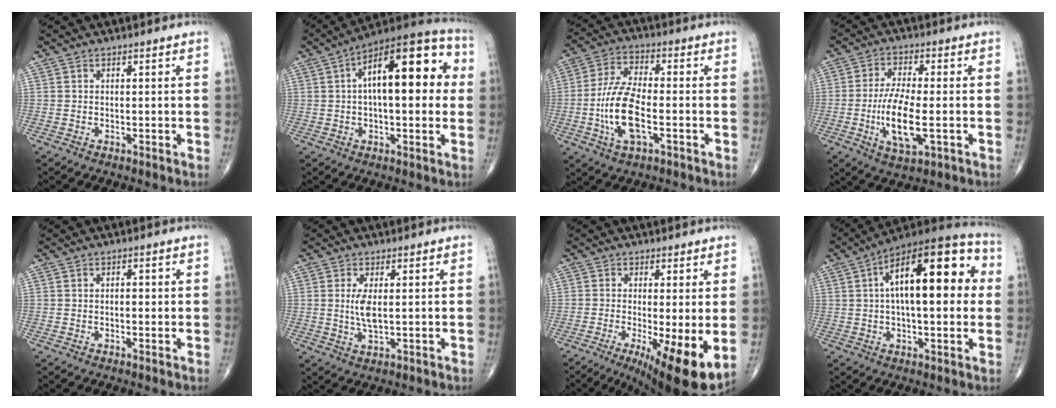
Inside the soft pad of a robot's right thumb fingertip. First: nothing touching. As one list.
[{"total": 20.5, "force": [3.8, 8.6, 18.2], "torque": [-0.244, 0.030, 0.044]}, {"total": 12.4, "force": [-2.9, 5.1, 10.9], "torque": [-0.224, 0.016, -0.057]}, {"total": 10.7, "force": [-2.2, 3.6, 9.8], "torque": [-0.190, 0.000, -0.038]}, {"total": 1.3, "force": [0.1, 0.7, 1.1], "torque": [-0.014, 0.001, -0.001]}, {"total": 4.3, "force": [0.6, 1.4, 4.1], "torque": [-0.089, -0.012, 0.016]}, {"total": 12.5, "force": [-3.1, 2.9, 11.8], "torque": [-0.175, -0.026, -0.042]}, {"total": 22.2, "force": [4.3, 9.1, 19.8], "torque": [-0.285, 0.028, 0.054]}]